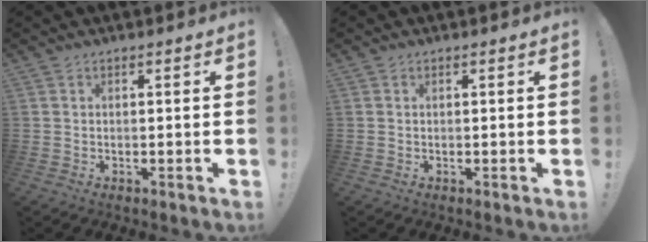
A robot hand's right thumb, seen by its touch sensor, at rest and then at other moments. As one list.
[{"total": 0.0}]